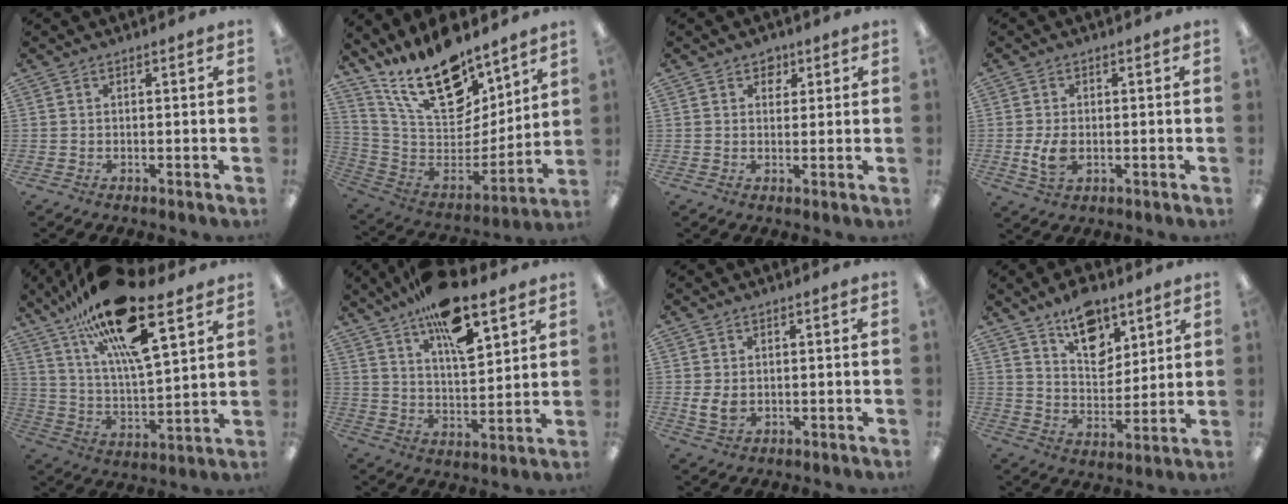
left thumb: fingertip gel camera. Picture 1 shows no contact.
{"total": 21.6, "force": [15.7, 9.3, 11.5], "torque": [-0.211, -0.102, 0.284]}
{"total": 2.9, "force": [1.8, 2.2, 0.6], "torque": [0.007, -0.004, 0.029]}
{"total": 5.6, "force": [-0.7, 3.5, 4.3], "torque": [-0.083, -0.003, -0.015]}
{"total": 21.7, "force": [15.1, 5.6, 14.6], "torque": [-0.257, -0.083, 0.254]}
{"total": 16.0, "force": [11.0, 5.6, 10.2], "torque": [-0.167, -0.054, 0.186]}
{"total": 4.2, "force": [0.0, 2.9, 2.9], "torque": [-0.058, -0.003, -0.002]}
{"total": 12.9, "force": [8.8, 7.2, 6.0], "torque": [-0.081, -0.051, 0.158]}